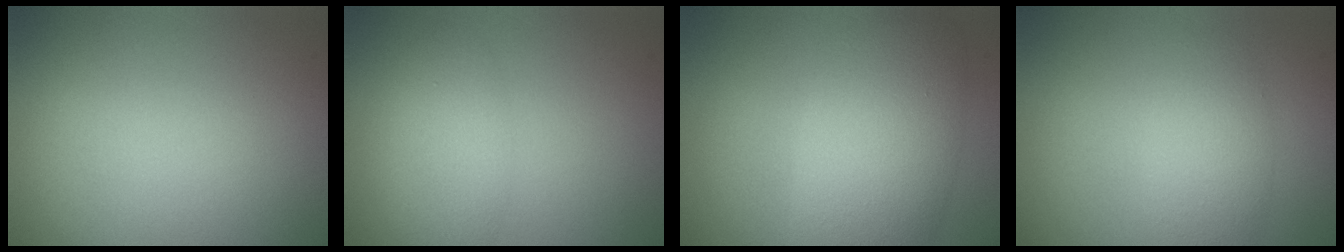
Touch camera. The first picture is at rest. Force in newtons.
{"total": 1.8, "press": 1.8, "slide": 0.2}
{"total": 7.7, "press": 7.7, "slide": 0.2}
{"total": 3.1, "press": 3.1, "slide": 0.0}